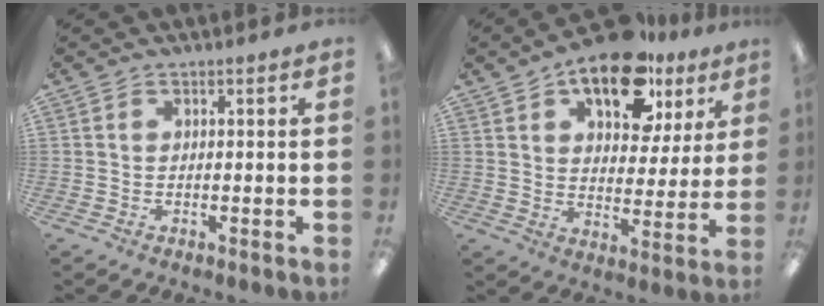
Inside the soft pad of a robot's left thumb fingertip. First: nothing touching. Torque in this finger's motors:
{"motor_torque": [0.31, 0.78, 1.50, -1.26, 0.27]}